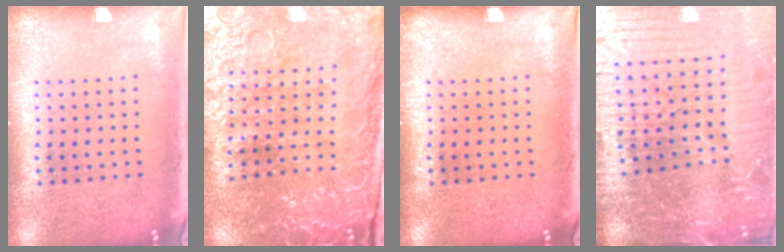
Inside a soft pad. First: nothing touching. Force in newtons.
{"total": 3.6, "press": 3.6, "slide": 0.4}
{"total": 0.0}
{"total": 7.0, "press": 6.1, "slide": 3.5}